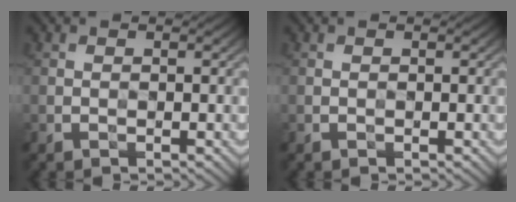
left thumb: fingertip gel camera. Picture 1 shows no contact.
{"total": 0.0}